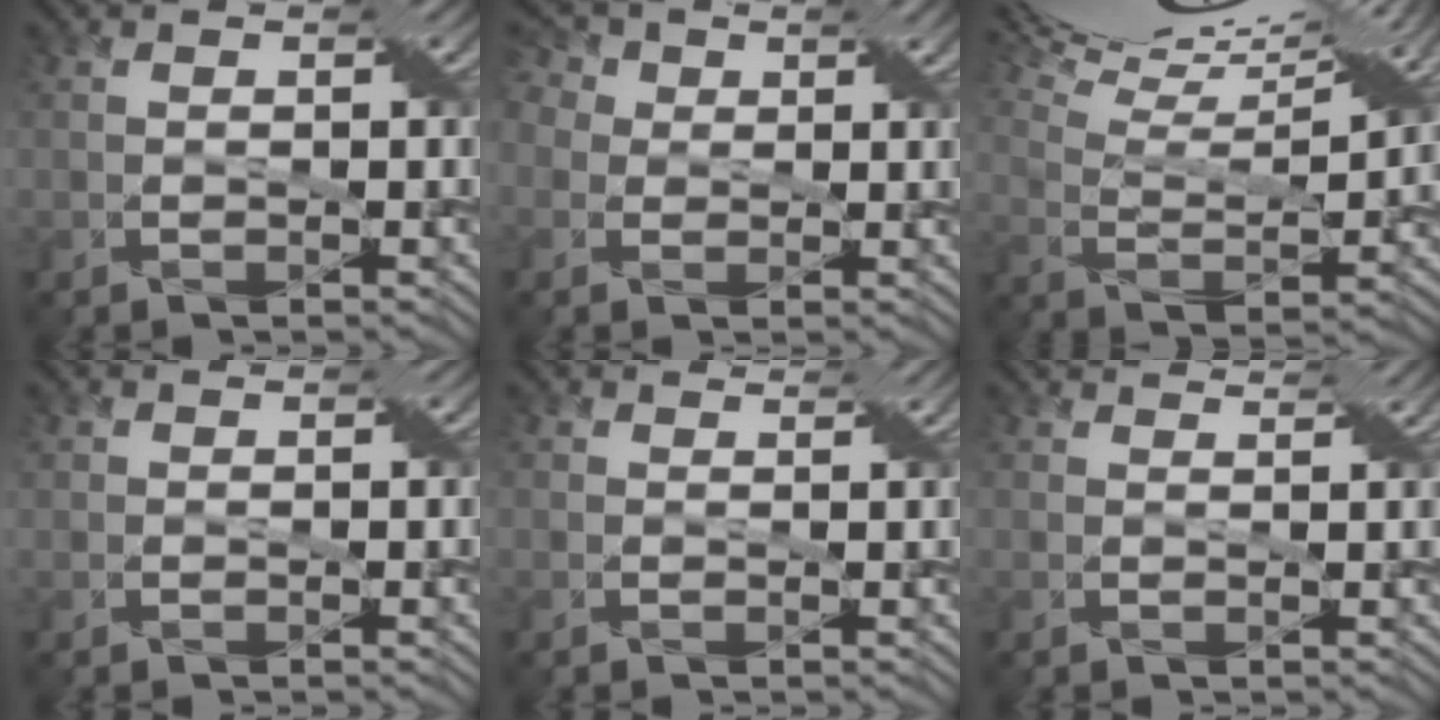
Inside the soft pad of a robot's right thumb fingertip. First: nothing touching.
{"total": 6.3, "force": [2.9, 4.5, 3.2], "torque": [-0.101, 0.026, 0.019]}
{"total": 16.5, "force": [13.7, 2.9, 8.7], "torque": [-0.209, 0.022, 0.205]}
{"total": 1.1, "force": [0.5, 0.9, 0.2], "torque": [0.000, 0.007, -0.004]}
{"total": 1.1, "force": [0.9, 0.3, 0.6], "torque": [-0.011, 0.006, 0.011]}
{"total": 2.5, "force": [2.4, -0.1, 0.7], "torque": [-0.022, 0.006, 0.031]}